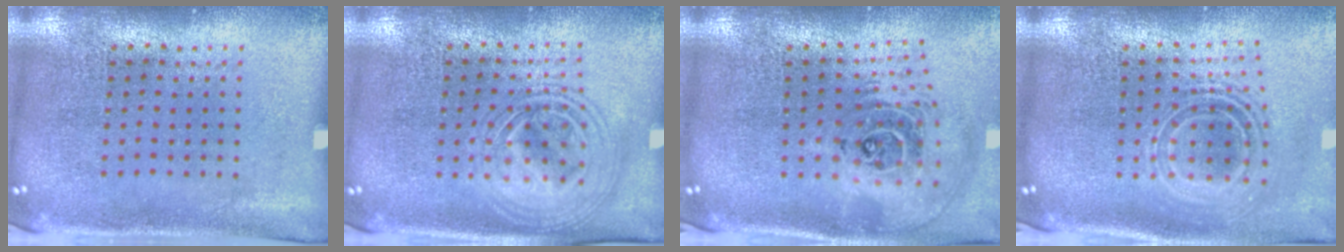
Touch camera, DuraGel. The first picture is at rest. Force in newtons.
{"total": 2.6, "press": 2.6, "slide": 0.3}
{"total": 2.4, "press": 1.8, "slide": 1.6}
{"total": 2.1, "press": 1.6, "slide": 1.4}